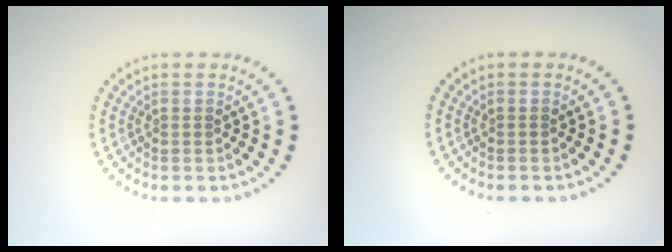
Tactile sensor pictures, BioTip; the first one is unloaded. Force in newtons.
{"total": 0.0}